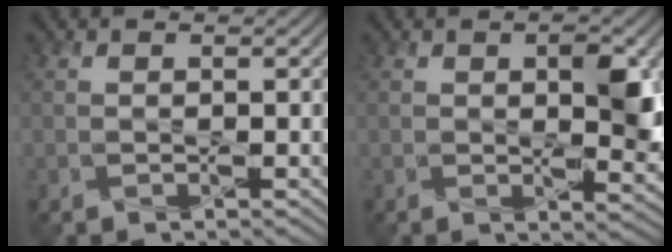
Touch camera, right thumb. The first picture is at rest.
{"total": 4.9, "force": [1.0, 1.9, 4.4], "torque": [-0.072, -0.008, 0.022]}